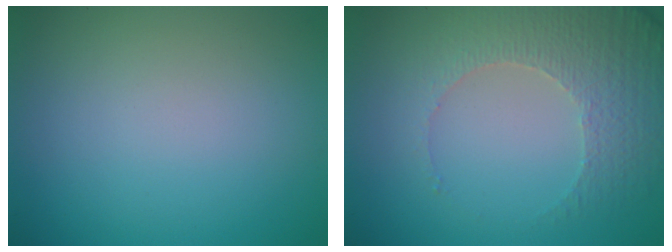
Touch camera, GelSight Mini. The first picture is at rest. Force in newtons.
{"total": 4.7, "press": 3.5, "slide": 3.1}